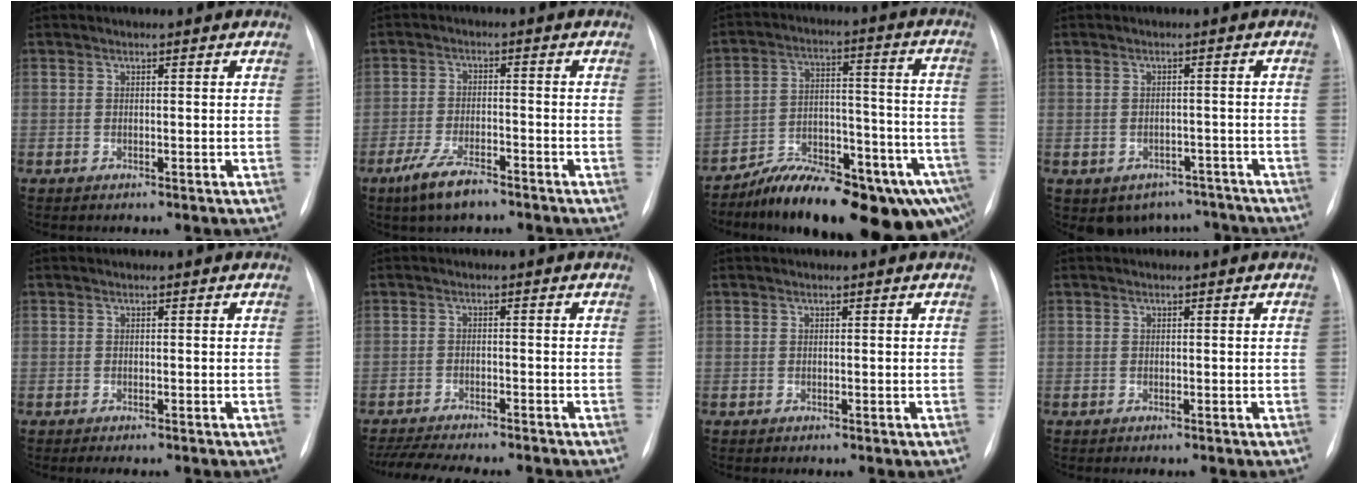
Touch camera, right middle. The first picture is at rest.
{"total": 6.2, "force": [-4.4, 1.6, 4.0], "torque": [-0.092, -0.010, -0.078]}
{"total": 23.0, "force": [-16.8, 6.4, 14.3], "torque": [-0.139, 0.031, -0.247]}
{"total": 7.1, "force": [-5.4, 4.5, 0.7], "torque": [0.006, 0.022, -0.063]}
{"total": 1.6, "force": [-1.1, 0.6, 0.9], "torque": [-0.013, -0.003, -0.012]}
{"total": 13.3, "force": [-11.8, 2.2, 5.8], "torque": [-0.099, -0.011, -0.162]}
{"total": 0.0}
{"total": 0.0}